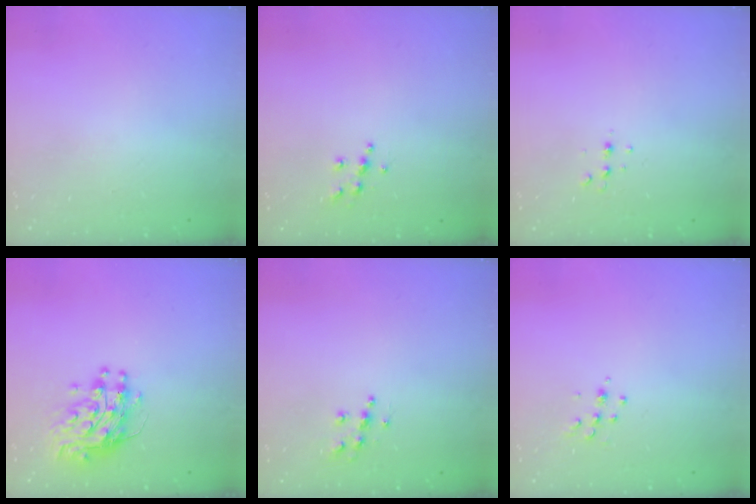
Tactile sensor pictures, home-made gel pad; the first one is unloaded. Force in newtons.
{"total": 5.7, "press": 5.7, "slide": 0.6}
{"total": 3.9, "press": 3.8, "slide": 1.1}
{"total": 11.5, "press": 11.5, "slide": 1.0}
{"total": 6.2, "press": 6.2, "slide": 0.2}
{"total": 5.4, "press": 5.4, "slide": 0.6}